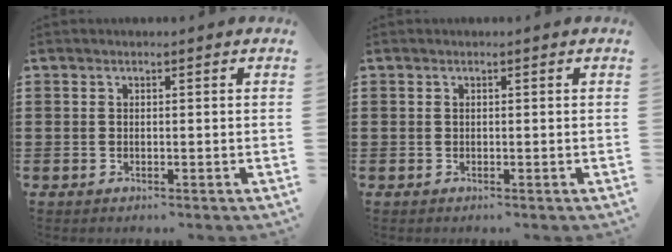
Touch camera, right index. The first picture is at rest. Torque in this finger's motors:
{"motor_torque": [-0.09, 0.21, -0.02, -0.01]}